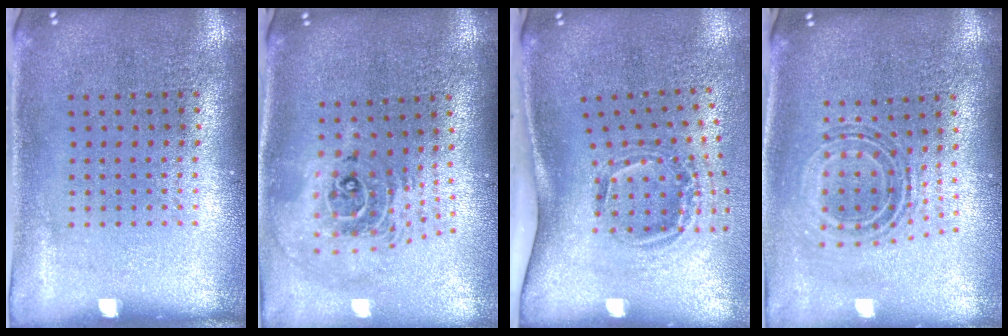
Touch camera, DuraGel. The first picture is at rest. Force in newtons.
{"total": 2.2, "press": 1.6, "slide": 1.5}
{"total": 2.1, "press": 1.2, "slide": 1.6}
{"total": 0.8, "press": 0.8, "slide": 0.3}